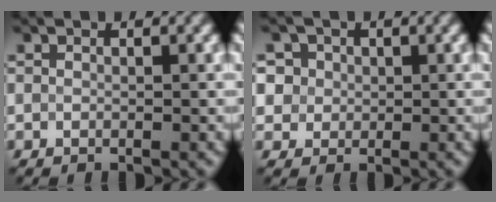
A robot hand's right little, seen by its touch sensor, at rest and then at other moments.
{"total": 4.6, "force": [2.0, 3.9, 1.6], "torque": [-0.027, 0.014, 0.027]}